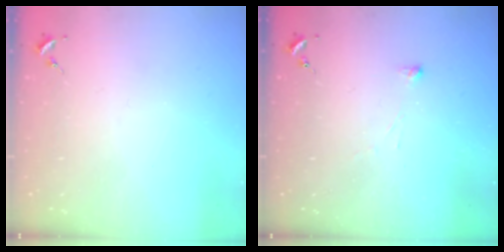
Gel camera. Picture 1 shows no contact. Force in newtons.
{"total": 2.9, "press": 2.9, "slide": 0.3}